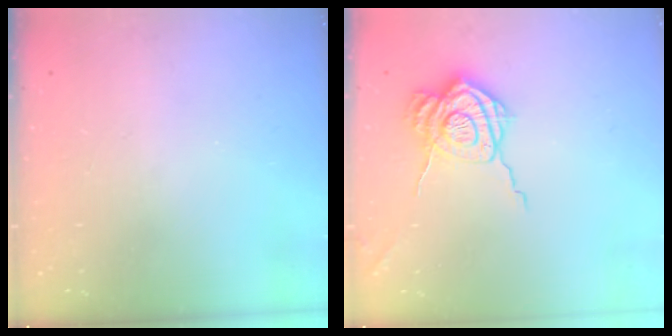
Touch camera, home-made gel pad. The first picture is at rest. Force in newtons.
{"total": 12.8, "press": 12.7, "slide": 1.2}